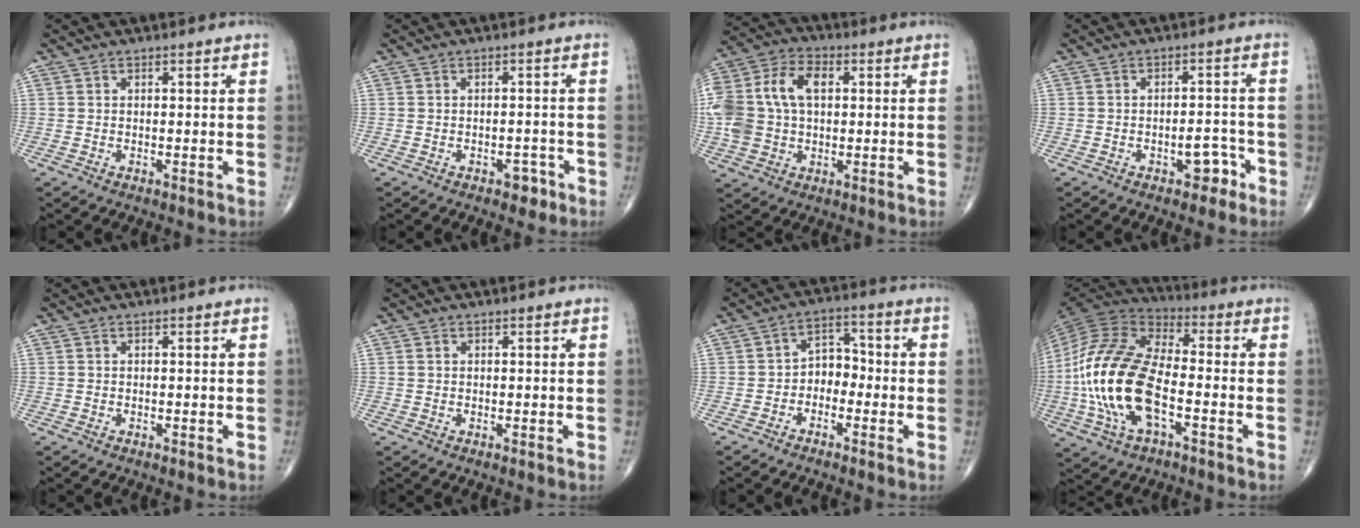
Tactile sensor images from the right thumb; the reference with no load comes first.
{"total": 2.7, "force": [-1.6, 1.6, 1.5], "torque": [-0.009, 0.011, -0.019]}
{"total": 16.6, "force": [2.2, 11.3, 12.0], "torque": [-0.261, 0.022, 0.037]}
{"total": 4.6, "force": [-2.5, 2.5, 2.9], "torque": [-0.021, 0.026, -0.032]}
{"total": 0.0}
{"total": 0.5, "force": [0.2, 0.4, 0.3], "torque": [-0.005, 0.001, 0.003]}
{"total": 5.2, "force": [-1.9, 3.9, 2.9], "torque": [-0.022, 0.032, -0.048]}
{"total": 20.7, "force": [-4.4, 10.2, 17.5], "torque": [-0.365, 0.021, -0.084]}